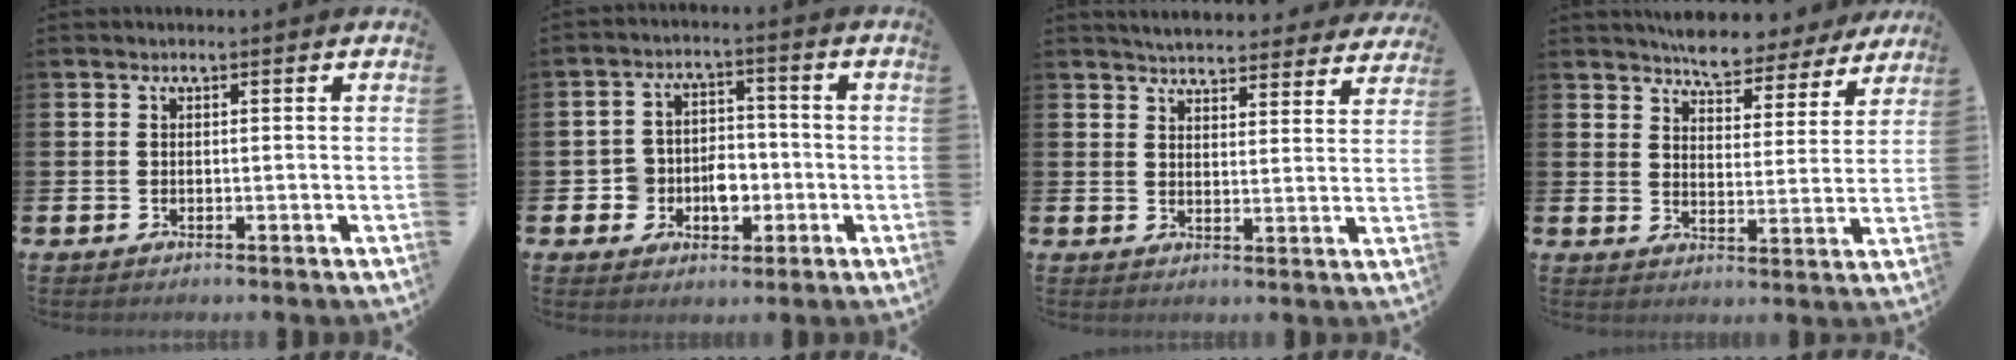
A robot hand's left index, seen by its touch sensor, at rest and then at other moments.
{"total": 5.1, "force": [-1.7, 4.5, 1.9], "torque": [-0.046, 0.014, -0.035]}
{"total": 4.9, "force": [4.8, 0.7, 0.3], "torque": [-0.013, -0.032, 0.084]}
{"total": 6.2, "force": [5.9, 1.4, 0.9], "torque": [-0.034, -0.040, 0.103]}